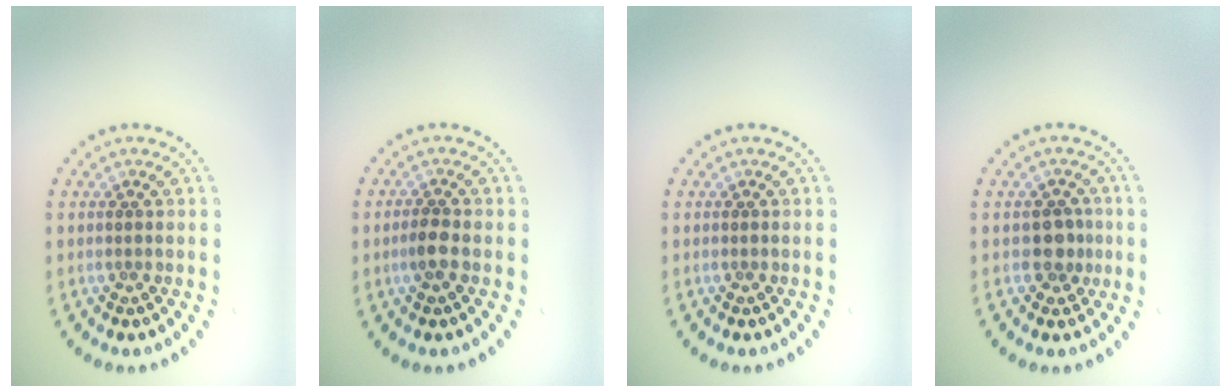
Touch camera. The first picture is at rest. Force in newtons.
{"total": 1.5, "press": 1.4, "slide": 0.5}
{"total": 0.0}
{"total": 2.0, "press": 1.7, "slide": 1.0}